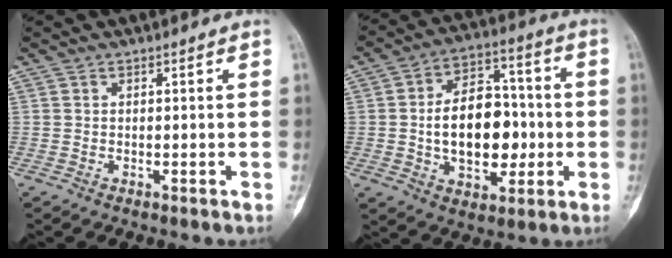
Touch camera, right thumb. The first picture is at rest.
{"total": 16.3, "force": [-1.2, 10.4, 12.5], "torque": [-0.165, 0.029, -0.013]}